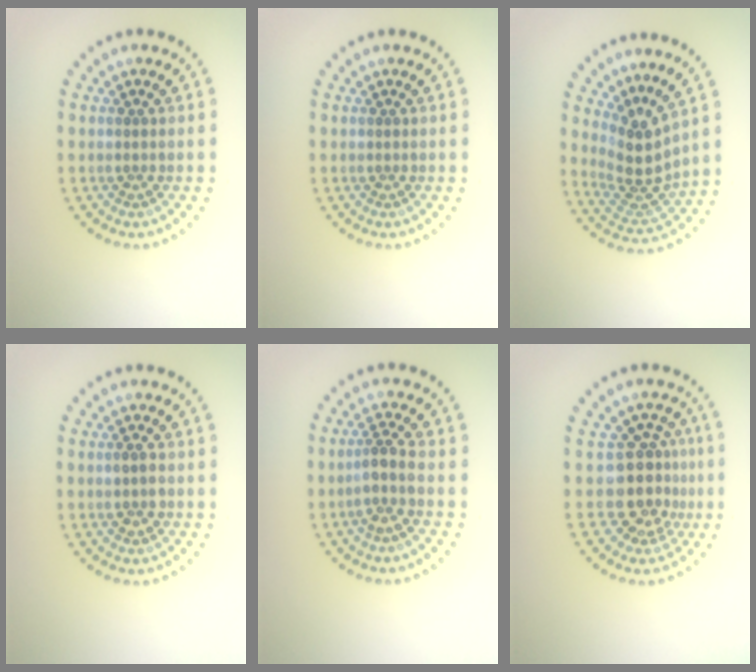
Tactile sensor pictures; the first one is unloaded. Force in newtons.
{"total": 0.0}
{"total": 3.7, "press": 2.7, "slide": 2.5}
{"total": 1.5, "press": 1.5, "slide": 0.1}
{"total": 2.2, "press": 1.6, "slide": 1.5}
{"total": 3.9, "press": 2.9, "slide": 2.6}